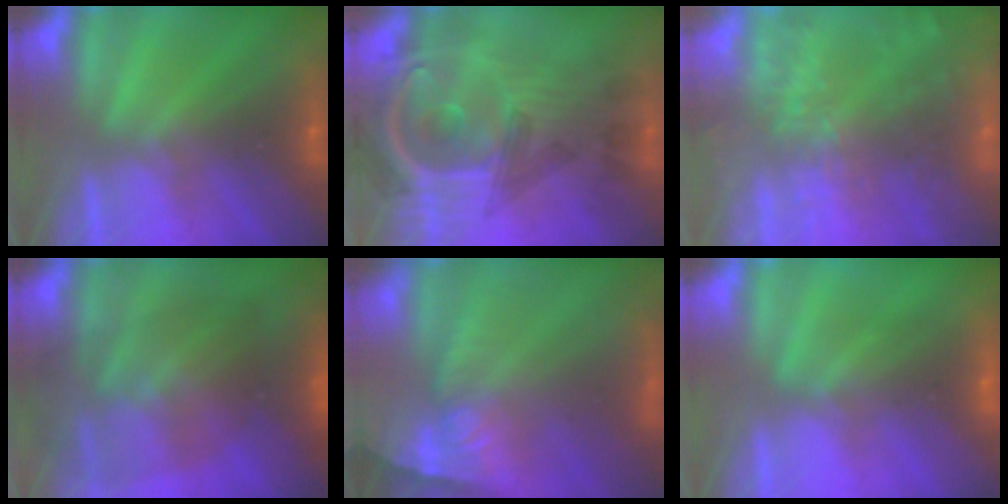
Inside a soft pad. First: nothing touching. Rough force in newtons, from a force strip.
{"total": 6.7}
{"total": 8.2}
{"total": 11.1}
{"total": 10.6}
{"total": 2.7}